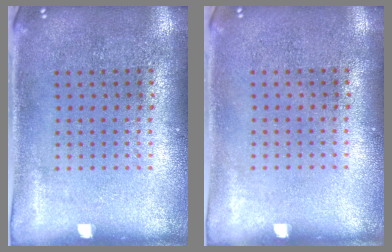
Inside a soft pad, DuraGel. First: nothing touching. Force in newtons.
{"total": 0.0}